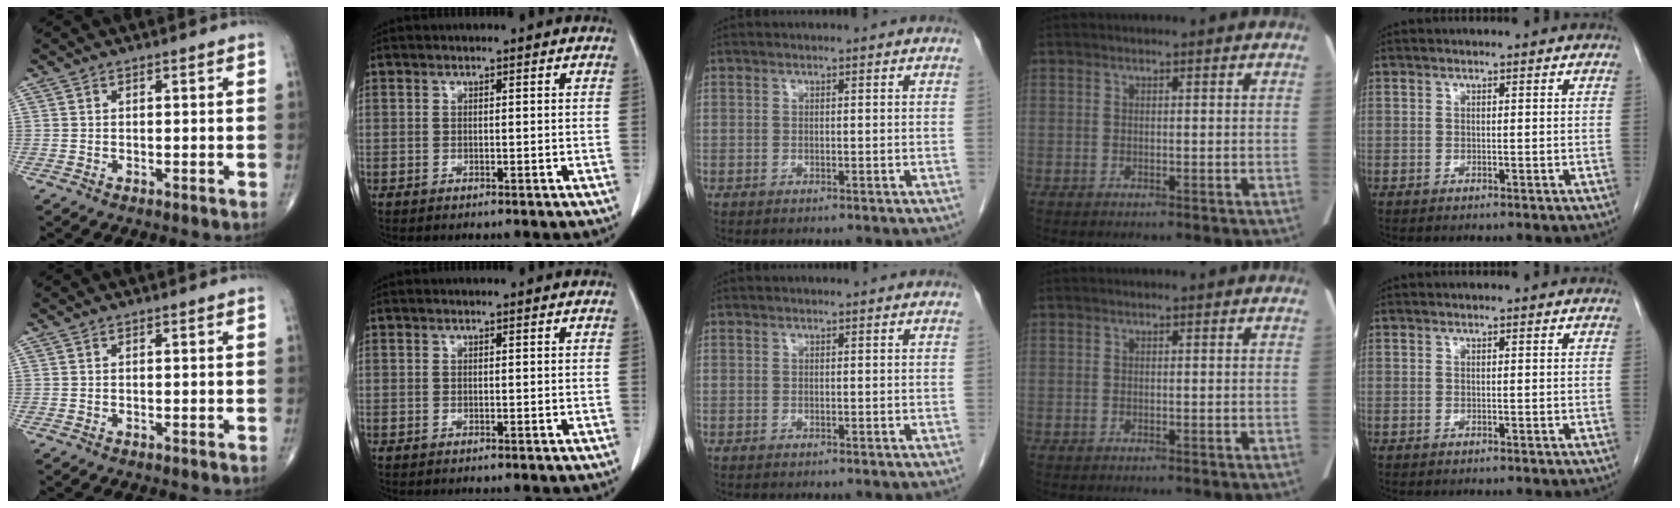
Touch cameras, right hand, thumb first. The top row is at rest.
{}